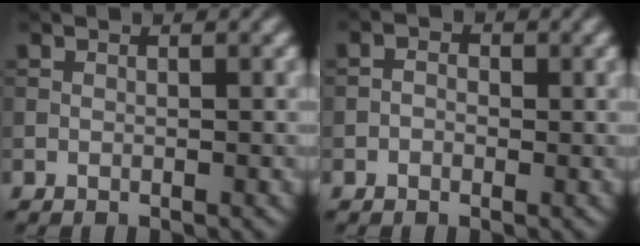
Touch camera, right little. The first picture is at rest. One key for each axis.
{"total": 1.1, "fx": -0.4, "fy": 0.9, "fz": 0.6, "tx": -0.008, "ty": 0.000, "tz": -0.013}